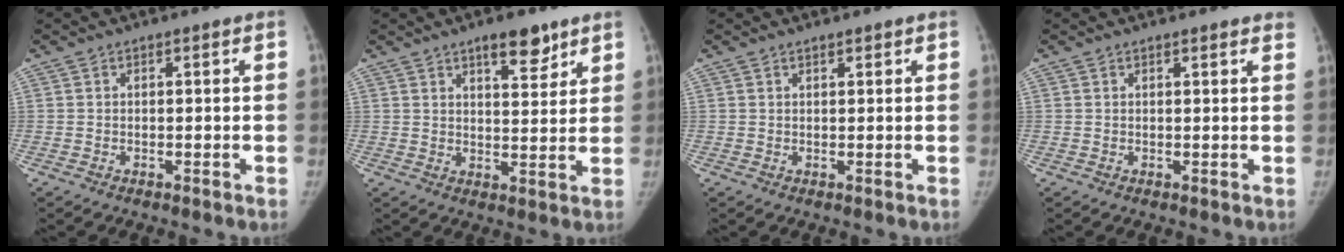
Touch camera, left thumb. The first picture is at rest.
{"total": 7.2, "force": [4.9, 2.7, 4.5], "torque": [-0.044, -0.031, 0.073]}
{"total": 1.0, "force": [0.8, 0.3, 0.4], "torque": [-0.006, -0.005, 0.013]}
{"total": 2.9, "force": [2.6, 0.6, 1.1], "torque": [-0.003, -0.004, 0.023]}